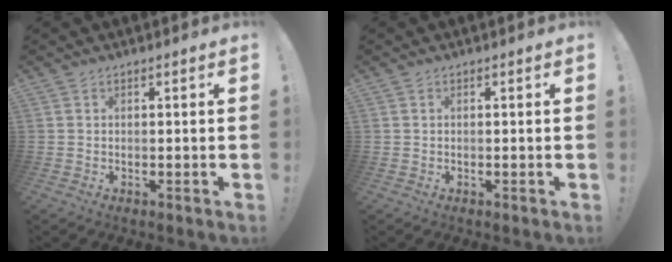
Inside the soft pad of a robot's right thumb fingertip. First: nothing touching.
{"total": 0.0}